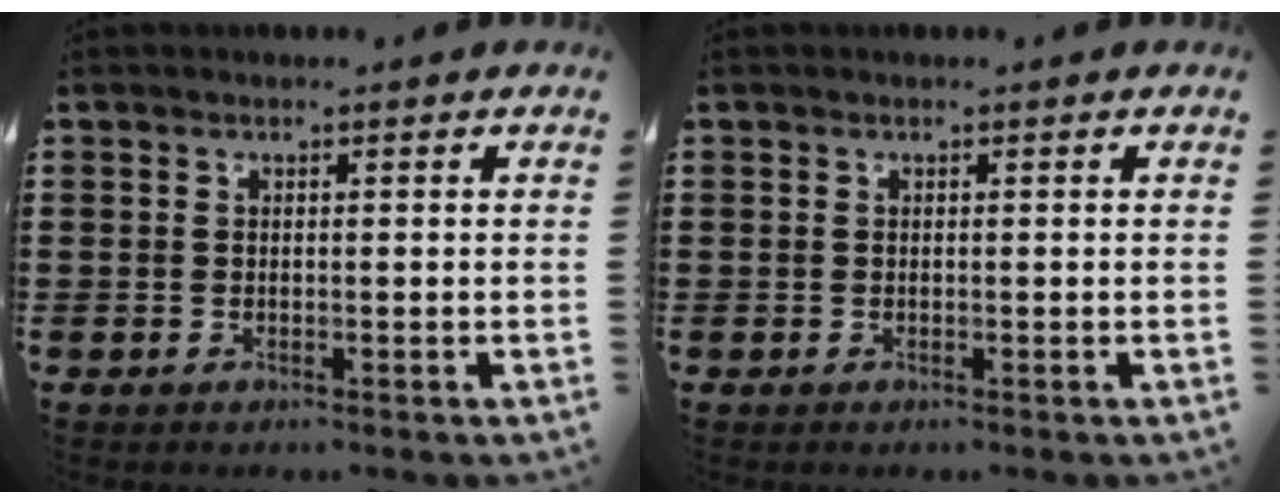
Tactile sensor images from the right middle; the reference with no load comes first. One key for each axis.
{"total": 0.0}